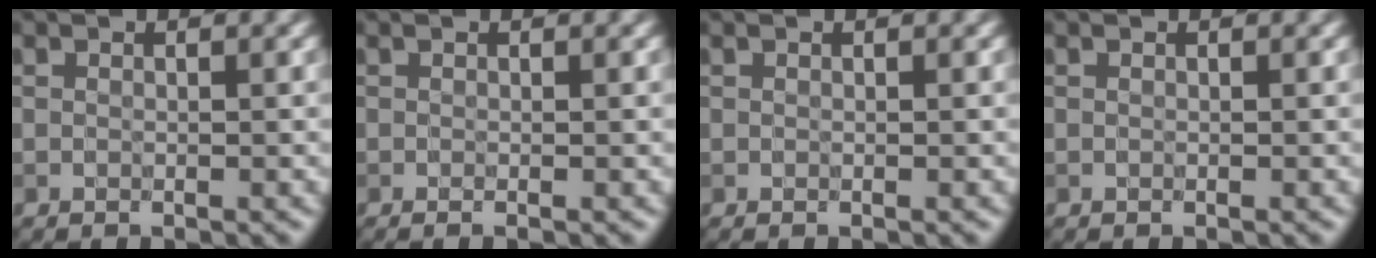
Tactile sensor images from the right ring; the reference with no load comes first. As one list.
[{"total": 1.4, "force": [-0.1, 0.5, 1.3], "torque": [-0.013, -0.003, -0.007]}, {"total": 0.0}, {"total": 0.0}]